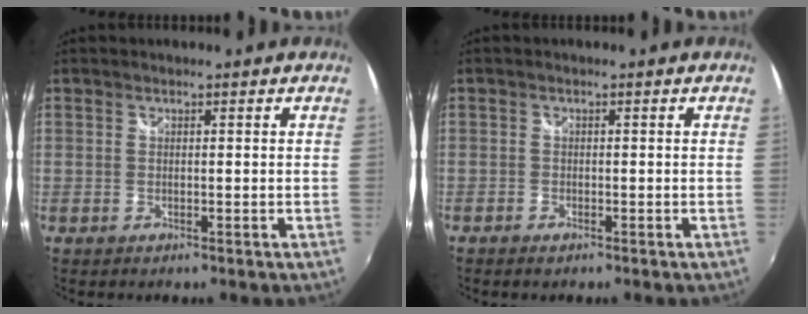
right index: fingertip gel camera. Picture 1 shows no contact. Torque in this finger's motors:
{"motor_torque": [0.13, -0.10, -0.01, 0.00]}